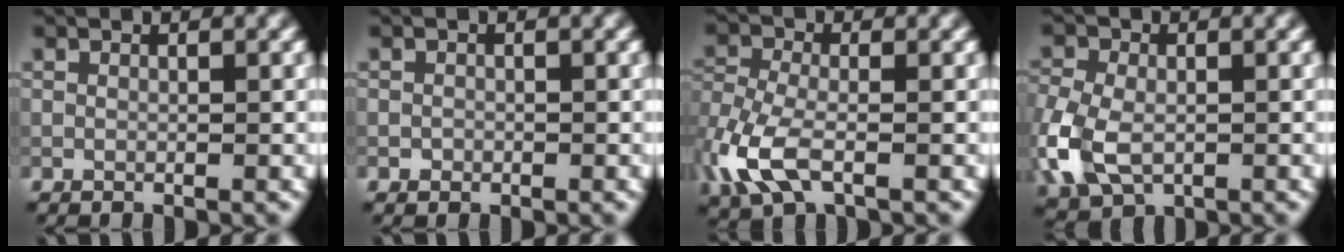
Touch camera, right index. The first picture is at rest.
{"total": 0.6, "force": [-0.2, 0.5, 0.1], "torque": [0.002, -0.004, -0.005]}
{"total": 5.6, "force": [-2.3, 3.0, 4.1], "torque": [-0.102, -0.004, -0.058]}
{"total": 7.4, "force": [-2.0, 4.9, 5.1], "torque": [-0.134, -0.015, -0.047]}